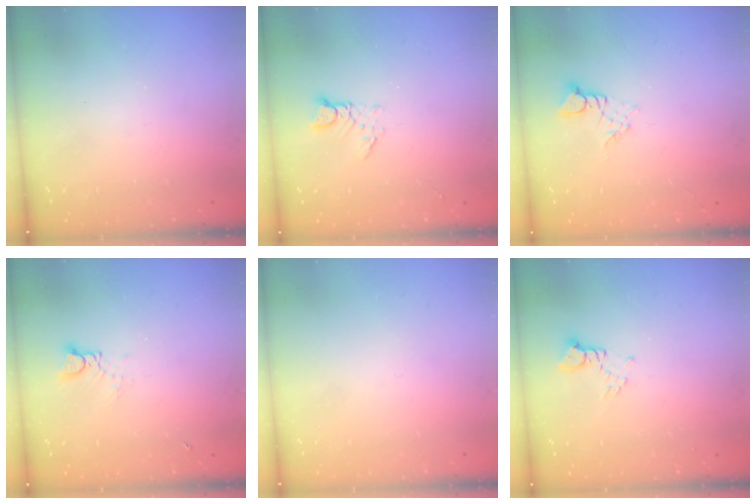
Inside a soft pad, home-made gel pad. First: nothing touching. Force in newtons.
{"total": 3.0, "press": 3.0, "slide": 0.3}
{"total": 2.3, "press": 2.3, "slide": 0.2}
{"total": 2.7, "press": 2.7, "slide": 0.2}
{"total": 0.0}
{"total": 2.4, "press": 2.4, "slide": 0.1}